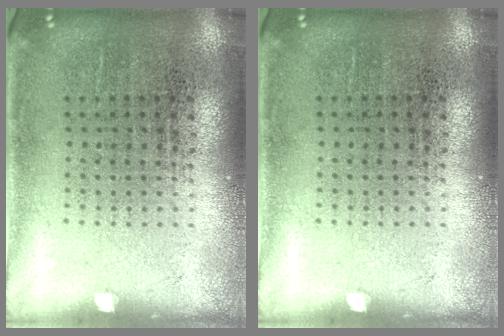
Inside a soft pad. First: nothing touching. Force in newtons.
{"total": 0.0}